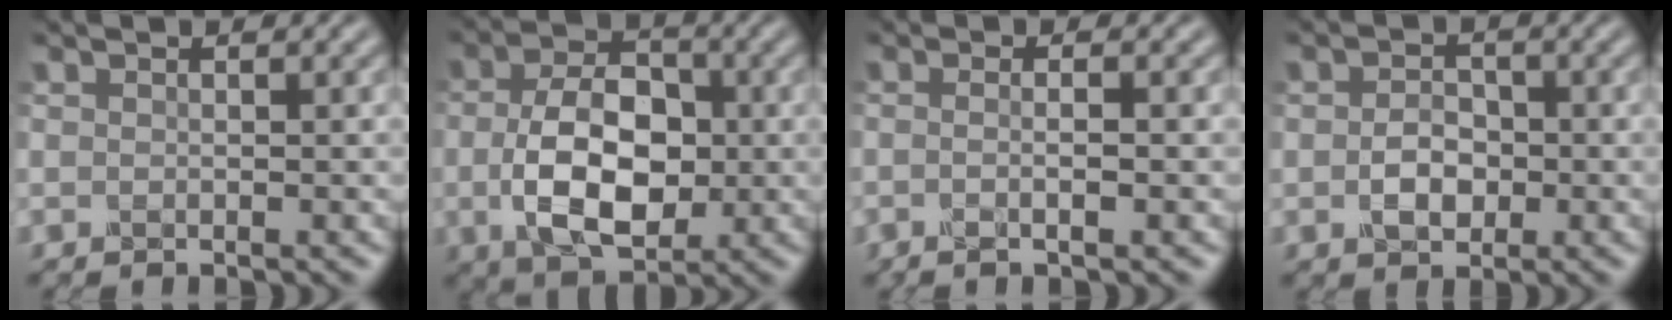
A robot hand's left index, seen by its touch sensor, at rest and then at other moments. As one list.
[{"total": 8.0, "force": [-0.7, 5.0, 6.3], "torque": [-0.127, 0.002, -0.015]}, {"total": 2.5, "force": [-0.4, 0.8, 2.3], "torque": [-0.020, 0.001, -0.023]}, {"total": 2.4, "force": [-0.4, 1.7, 1.6], "torque": [-0.029, 0.006, -0.011]}]